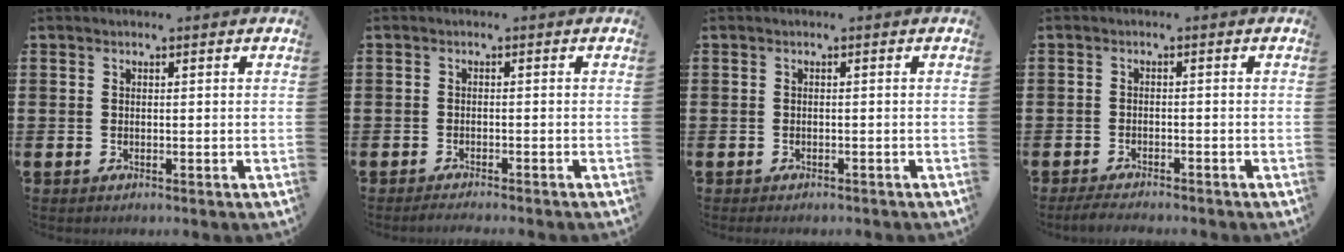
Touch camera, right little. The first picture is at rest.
{"total": 0.9, "force": [-0.8, -0.1, 0.4], "torque": [-0.006, -0.002, -0.015]}
{"total": 0.0}
{"total": 1.7, "force": [-1.6, 0.2, 0.6], "torque": [-0.011, 0.004, -0.032]}